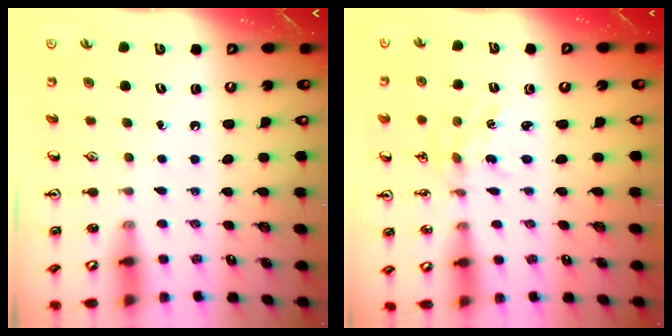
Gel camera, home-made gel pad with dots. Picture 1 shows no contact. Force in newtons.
{"total": 1.5, "press": 1.4, "slide": 0.4}